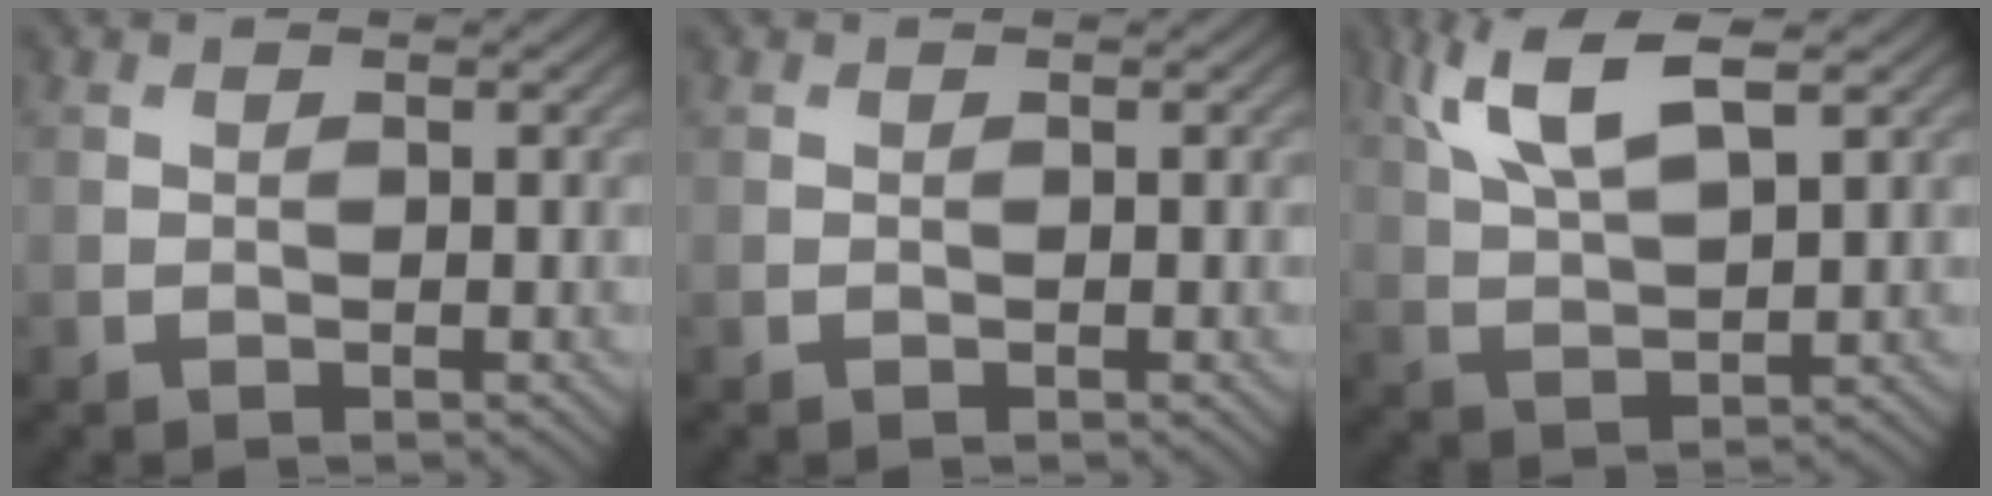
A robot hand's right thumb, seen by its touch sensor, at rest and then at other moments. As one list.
[{"total": 0.0}, {"total": 8.9, "force": [4.6, 2.8, 7.2], "torque": [-0.158, 0.016, 0.094]}]